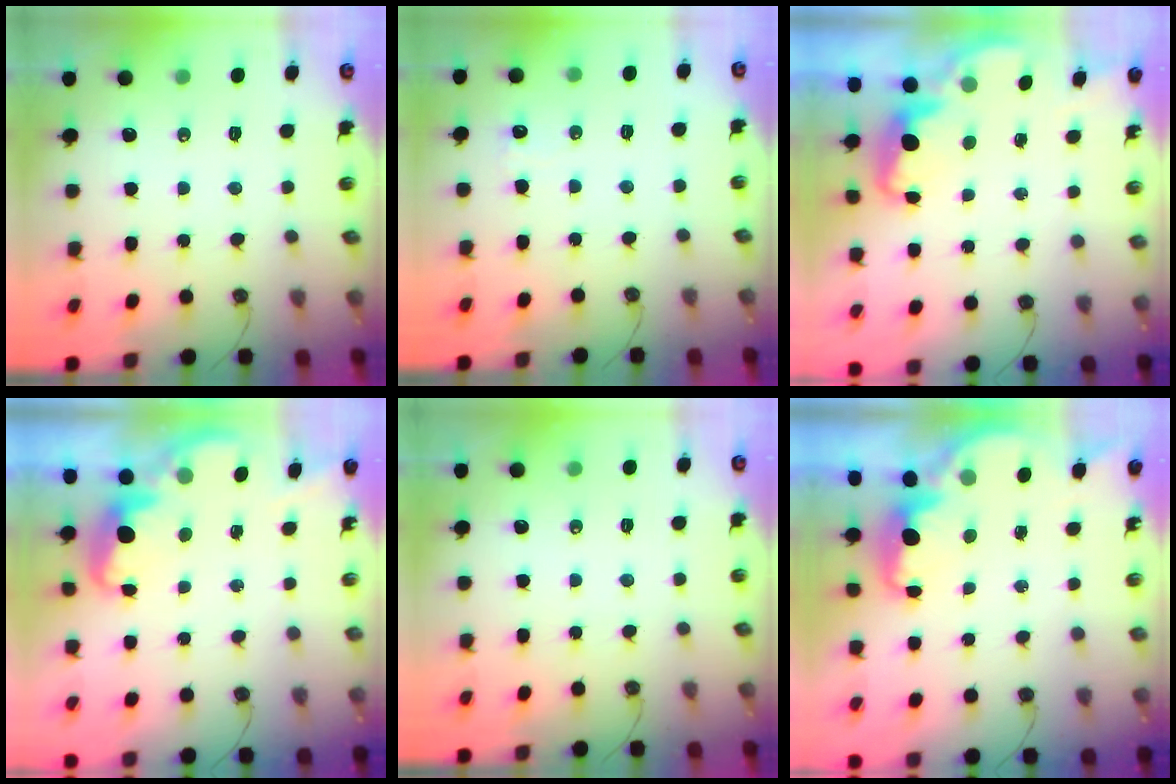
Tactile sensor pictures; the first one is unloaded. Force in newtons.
{"total": 5.0, "press": 4.8, "slide": 1.2}
{"total": 2.2, "press": 2.2, "slide": 0.6}
{"total": 2.8, "press": 2.7, "slide": 0.8}
{"total": 0.0}
{"total": 2.5, "press": 2.4, "slide": 0.8}